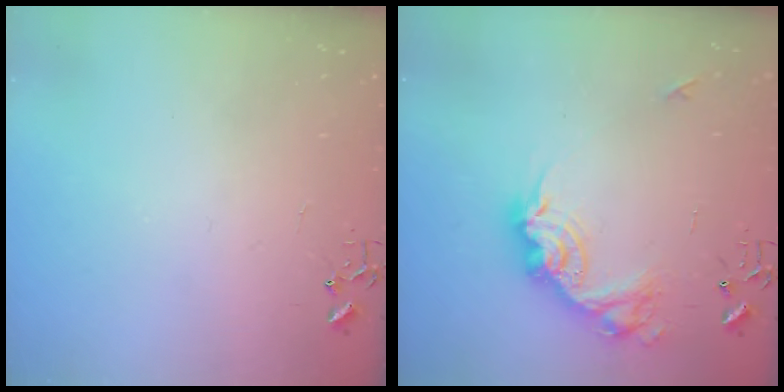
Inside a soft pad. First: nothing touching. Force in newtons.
{"total": 17.6, "press": 17.6, "slide": 1.0}